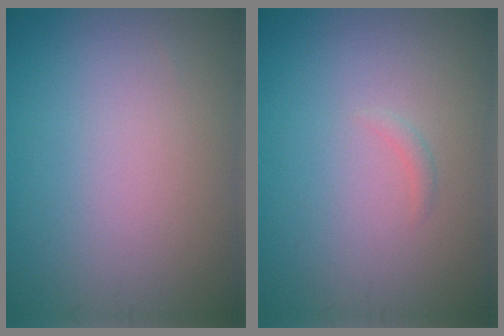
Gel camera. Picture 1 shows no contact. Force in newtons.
{"total": 0.6, "press": 0.6, "slide": 0.0}